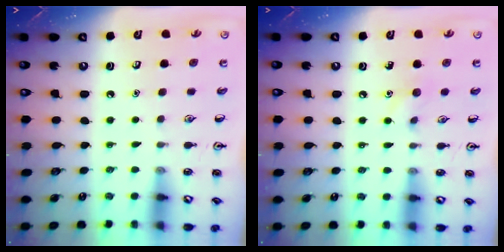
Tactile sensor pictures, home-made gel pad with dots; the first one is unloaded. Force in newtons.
{"total": 5.0, "press": 4.7, "slide": 1.6}